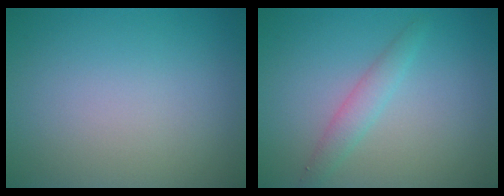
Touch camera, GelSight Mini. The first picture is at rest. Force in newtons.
{"total": 1.9, "press": 1.9, "slide": 0.1}